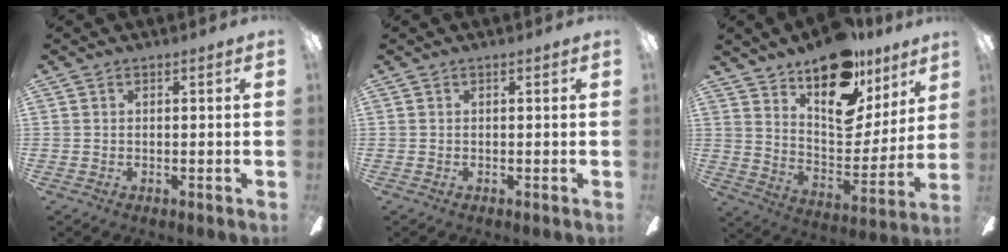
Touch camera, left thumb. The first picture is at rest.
{"total": 0.0}
{"total": 20.1, "force": [14.4, 9.5, 10.2], "torque": [-0.147, -0.098, 0.251]}